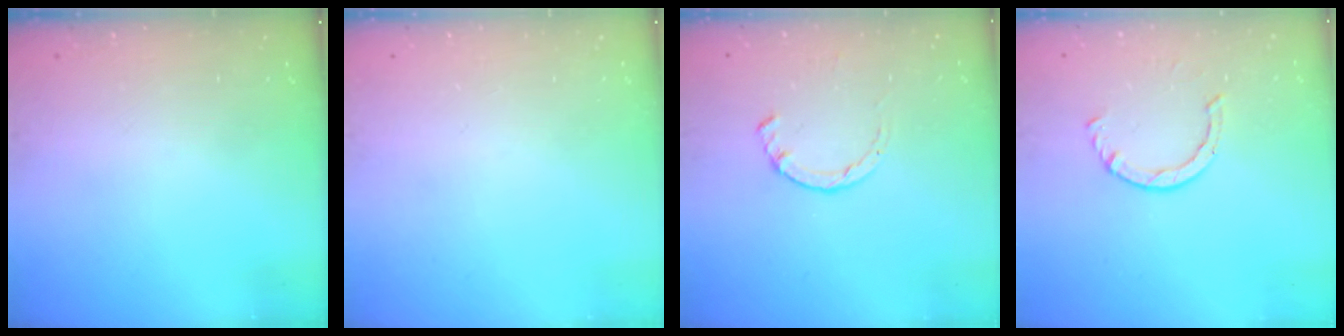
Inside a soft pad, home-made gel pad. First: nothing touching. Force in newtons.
{"total": 0.0}
{"total": 2.8, "press": 2.8, "slide": 0.4}
{"total": 2.9, "press": 2.9, "slide": 0.4}